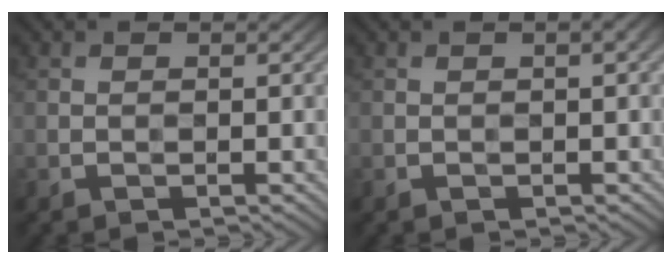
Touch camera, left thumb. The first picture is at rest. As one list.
[{"total": 2.4, "force": [0.2, 0.8, 2.2], "torque": [-0.030, 0.001, 0.006]}]